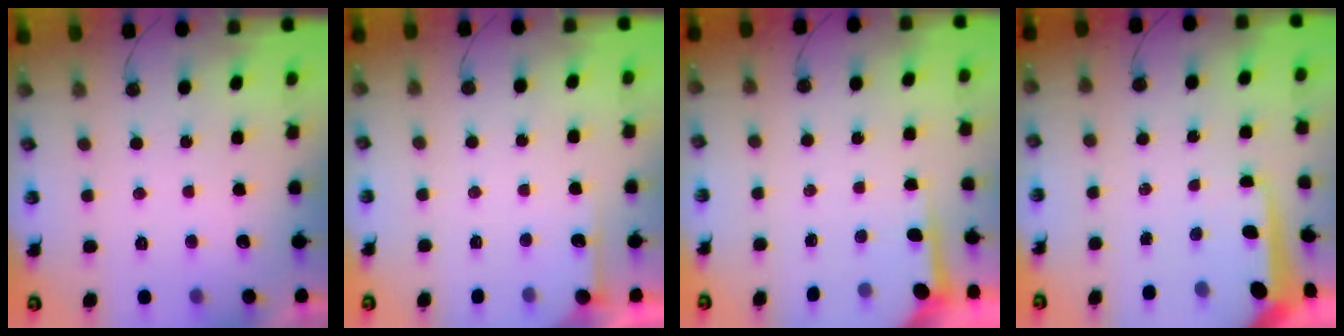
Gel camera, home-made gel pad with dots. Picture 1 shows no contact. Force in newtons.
{"total": 3.3, "press": 3.3, "slide": 0.4}
{"total": 3.9, "press": 3.9, "slide": 0.3}
{"total": 10.1, "press": 10.0, "slide": 1.0}